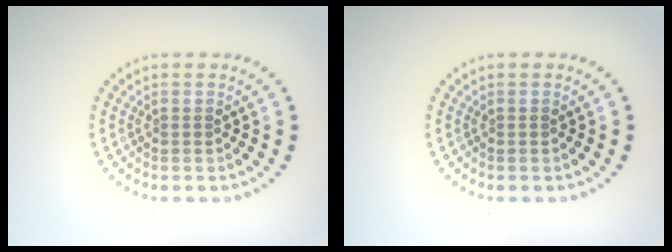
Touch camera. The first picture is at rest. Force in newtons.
{"total": 0.0}